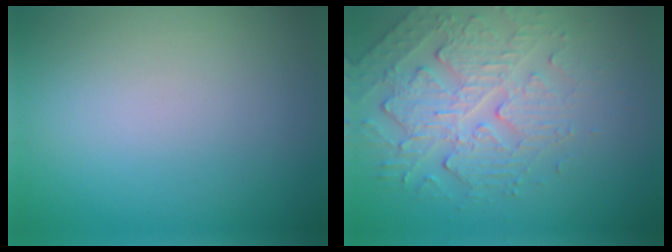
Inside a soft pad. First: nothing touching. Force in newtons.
{"total": 4.8, "press": 3.7, "slide": 3.1}